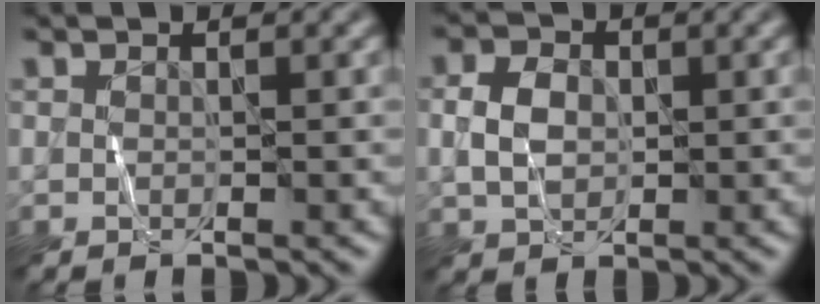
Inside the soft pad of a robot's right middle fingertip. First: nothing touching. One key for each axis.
{"total": 2.8, "fx": -0.1, "fy": 2.1, "fz": 1.9, "tx": -0.042, "ty": 0.003, "tz": -0.004}